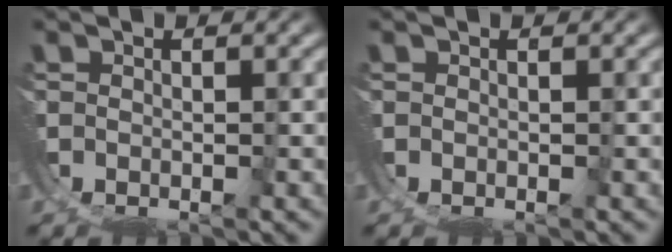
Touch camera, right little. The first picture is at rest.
{"total": 0.0}